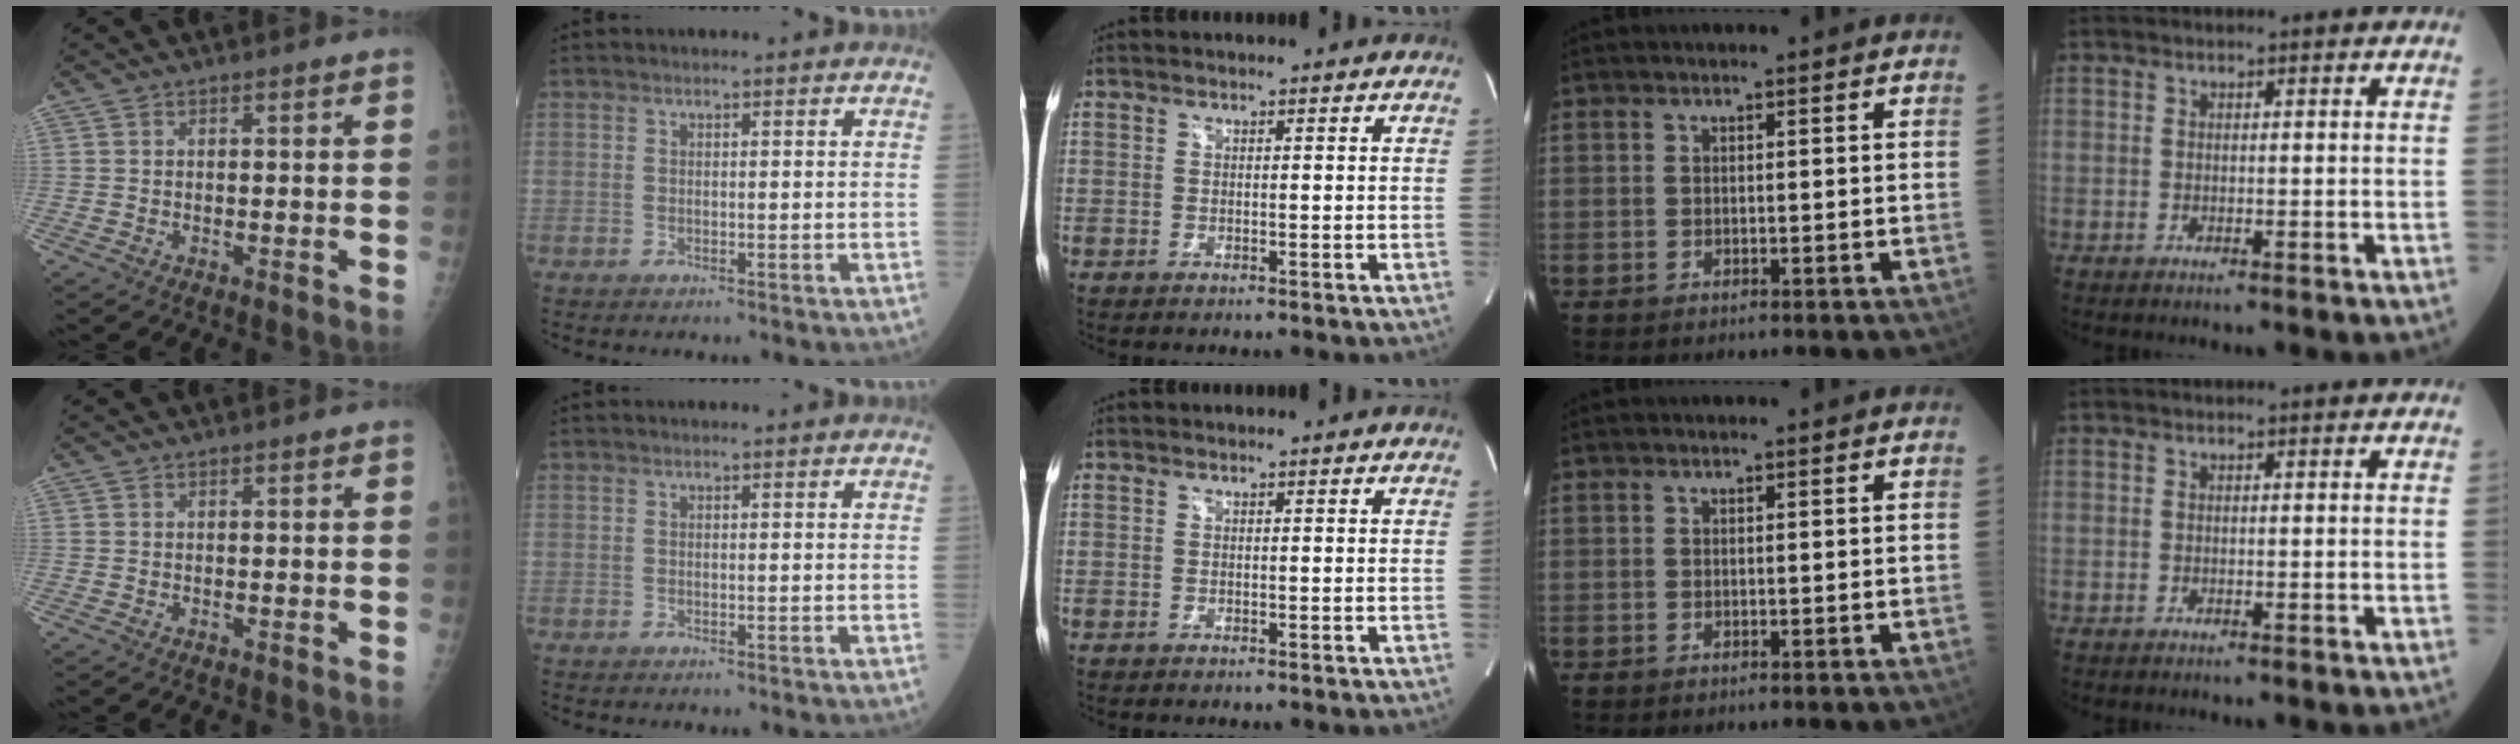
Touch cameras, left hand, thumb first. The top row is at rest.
{}